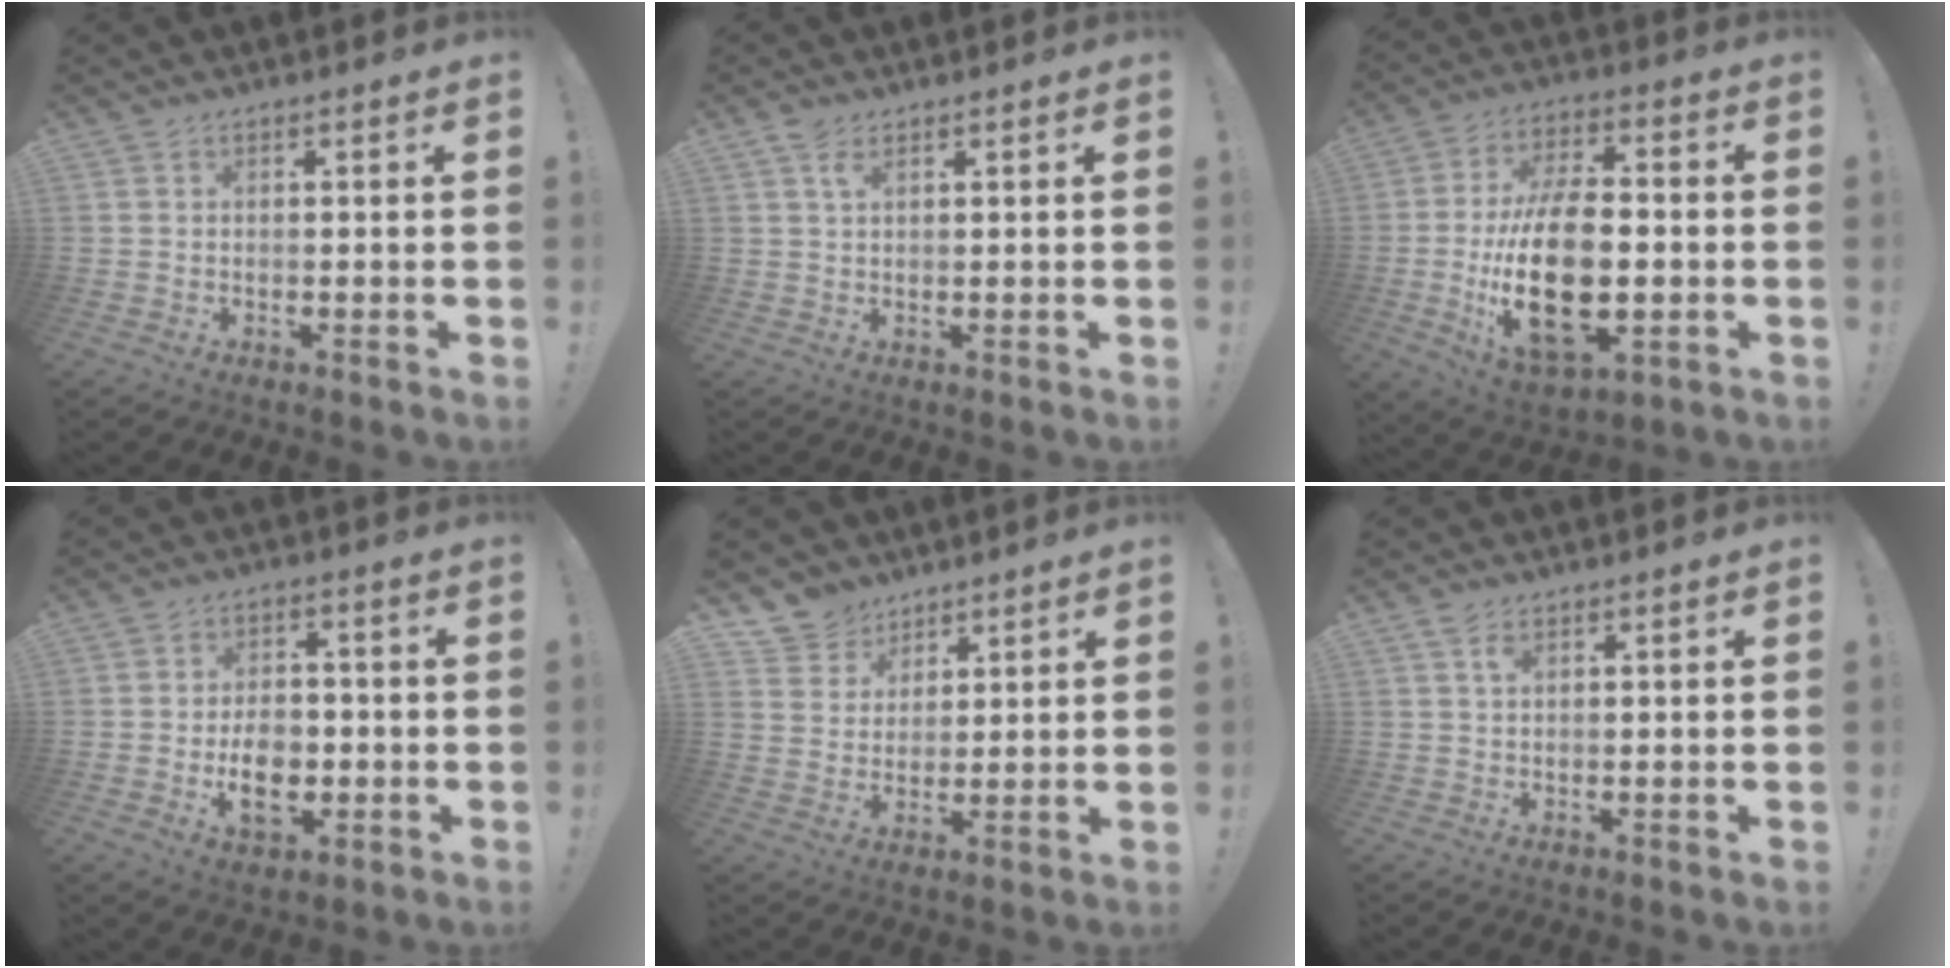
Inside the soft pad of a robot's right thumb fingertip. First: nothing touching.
{"total": 2.8, "force": [1.6, 1.2, 2.0], "torque": [-0.038, -0.001, 0.028]}
{"total": 22.7, "force": [-3.5, 12.2, 18.8], "torque": [-0.357, 0.003, -0.053]}
{"total": 10.3, "force": [-2.3, 8.4, 5.6], "torque": [-0.074, 0.009, -0.036]}
{"total": 7.9, "force": [6.0, 5.2, 0.7], "torque": [-0.020, -0.046, 0.119]}
{"total": 2.5, "force": [1.4, 1.3, 1.7], "torque": [-0.022, -0.004, 0.023]}